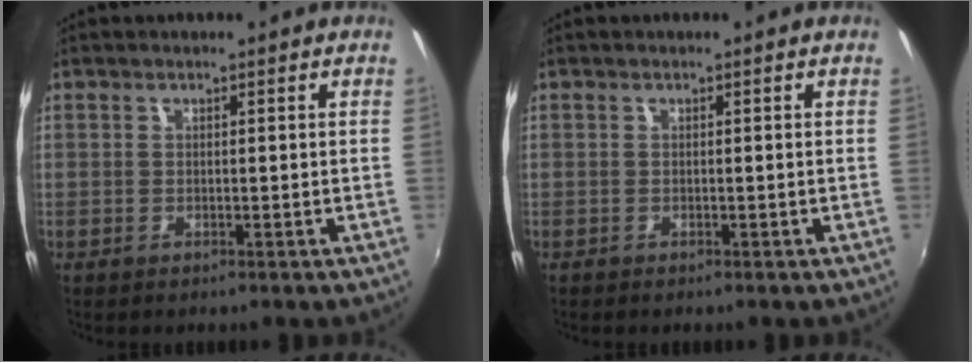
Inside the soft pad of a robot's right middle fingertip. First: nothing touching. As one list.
[{"total": 0.0}]